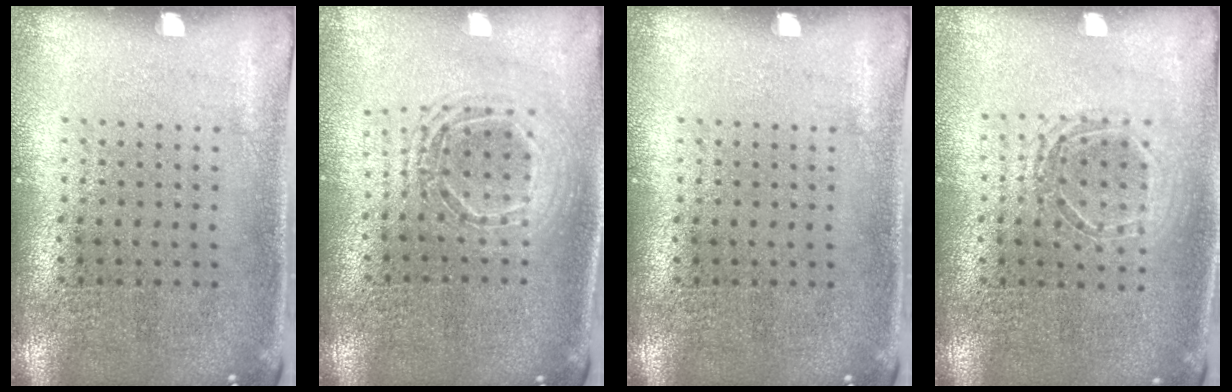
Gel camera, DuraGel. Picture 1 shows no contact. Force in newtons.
{"total": 1.6, "press": 1.4, "slide": 0.8}
{"total": 0.0}
{"total": 1.4, "press": 1.2, "slide": 0.7}